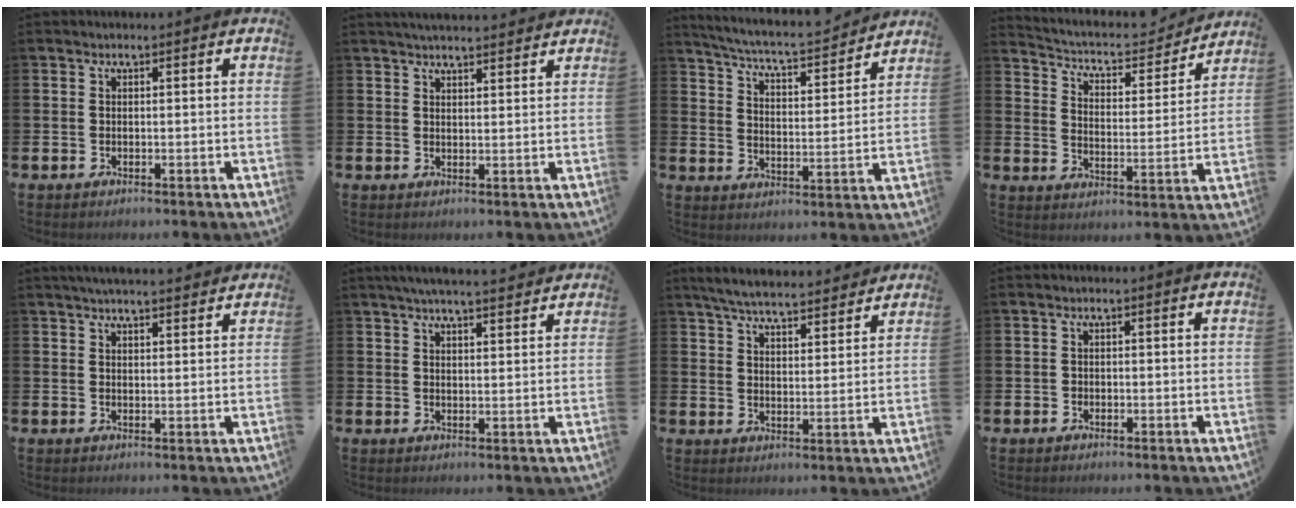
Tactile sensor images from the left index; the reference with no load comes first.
{"total": 3.3, "force": [3.3, 0.3, 0.4], "torque": [-0.013, -0.012, 0.059]}
{"total": 6.1, "force": [5.8, 0.3, 1.6], "torque": [-0.061, -0.046, 0.096]}
{"total": 5.5, "force": [5.0, 1.7, 1.4], "torque": [-0.053, -0.042, 0.079]}
{"total": 3.7, "force": [3.6, 0.3, 0.9], "torque": [-0.024, -0.012, 0.065]}
{"total": 4.6, "force": [4.3, 0.2, 1.4], "torque": [-0.036, -0.013, 0.078]}
{"total": 6.1, "force": [5.9, 0.6, 1.3], "torque": [-0.038, -0.036, 0.103]}
{"total": 0.6, "force": [-0.3, 0.5, 0.1], "torque": [-0.010, 0.007, -0.006]}